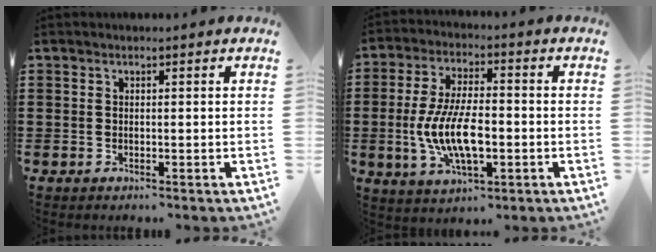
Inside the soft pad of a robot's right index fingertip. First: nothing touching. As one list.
[{"total": 10.4, "force": [-2.1, 4.5, 9.1], "torque": [-0.195, -0.004, -0.040]}]